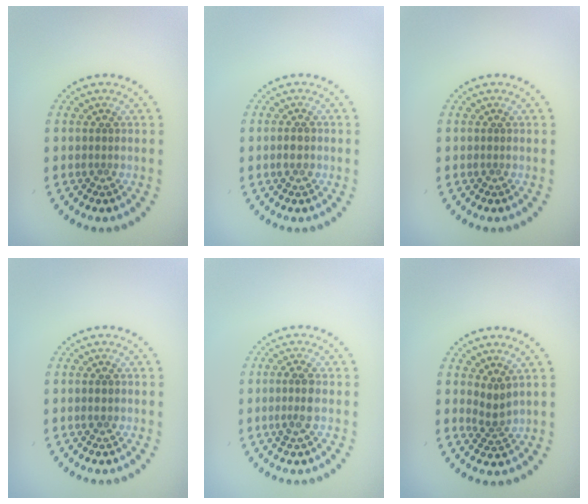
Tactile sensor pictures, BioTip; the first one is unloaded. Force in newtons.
{"total": 1.2, "press": 1.2, "slide": 0.4}
{"total": 0.0}
{"total": 1.1, "press": 1.1, "slide": 0.2}
{"total": 1.9, "press": 1.8, "slide": 0.7}
{"total": 1.9, "press": 1.2, "slide": 1.5}